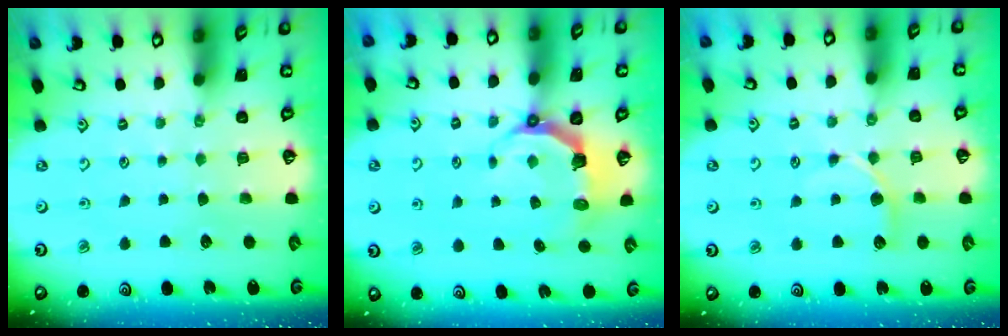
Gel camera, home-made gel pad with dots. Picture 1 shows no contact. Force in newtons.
{"total": 5.3, "press": 3.5, "slide": 4.0}
{"total": 5.6, "press": 5.5, "slide": 0.8}